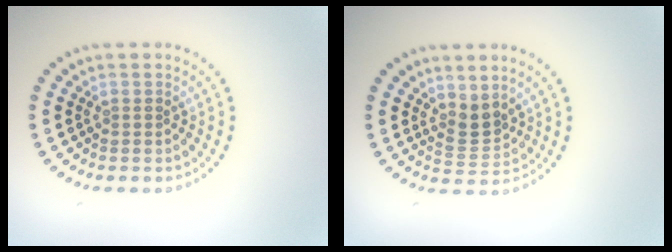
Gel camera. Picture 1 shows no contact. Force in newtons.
{"total": 2.3, "press": 1.6, "slide": 1.6}